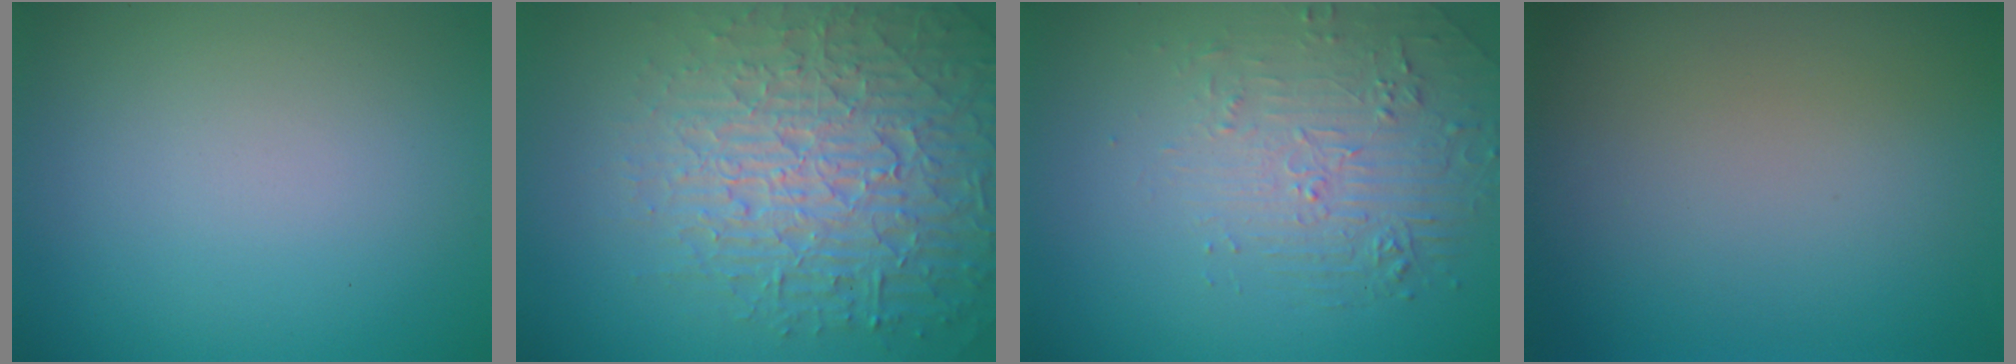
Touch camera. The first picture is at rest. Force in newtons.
{"total": 7.4, "press": 7.2, "slide": 1.8}
{"total": 2.1, "press": 1.5, "slide": 1.5}
{"total": 0.0}